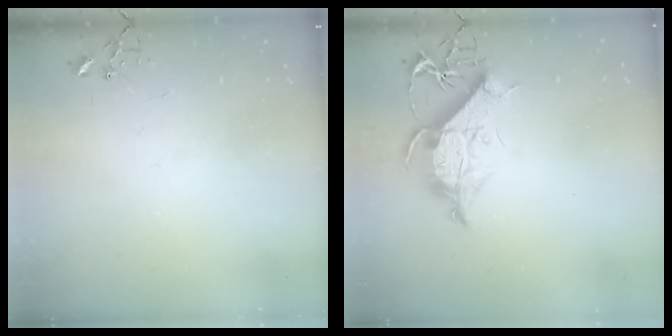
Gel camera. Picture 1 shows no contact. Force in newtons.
{"total": 12.9, "press": 12.9, "slide": 1.5}